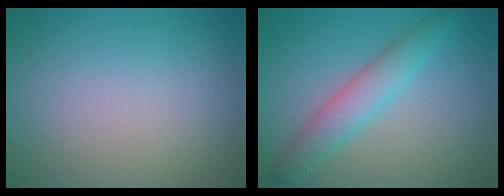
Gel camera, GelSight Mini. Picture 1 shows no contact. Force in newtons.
{"total": 2.6, "press": 2.6, "slide": 0.0}